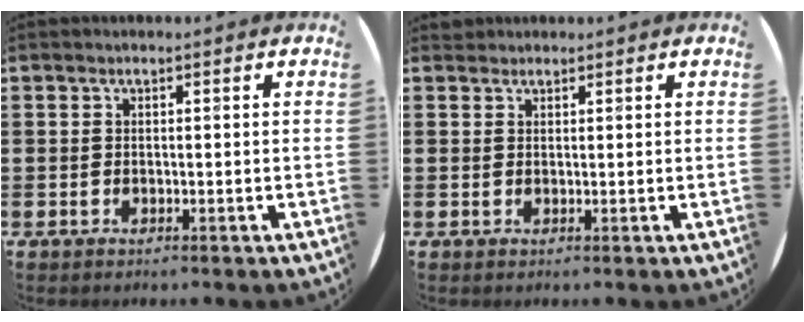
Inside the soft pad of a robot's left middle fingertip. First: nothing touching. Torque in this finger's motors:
{"motor_torque": [-0.07, 0.08, -0.05, -0.01]}